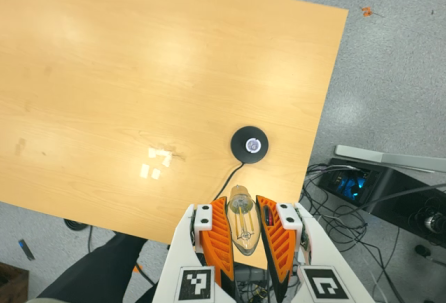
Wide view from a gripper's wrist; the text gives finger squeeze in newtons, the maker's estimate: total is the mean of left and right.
{"total": 19.6, "left": 21.2, "right": 18.0}